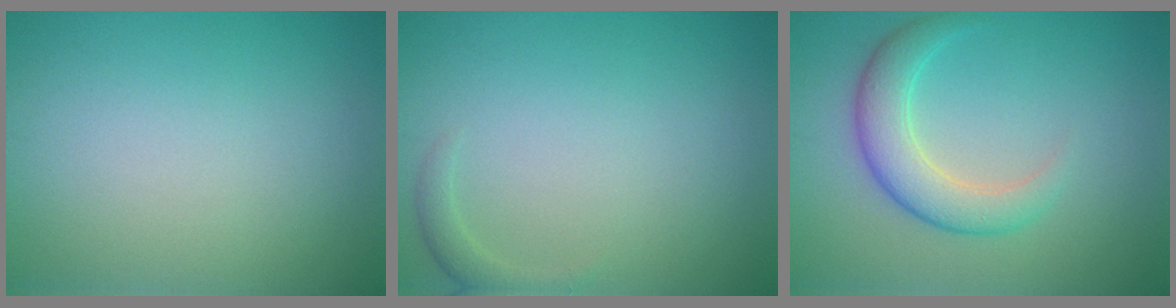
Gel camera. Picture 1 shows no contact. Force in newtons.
{"total": 1.2, "press": 1.2, "slide": 0.1}
{"total": 4.0, "press": 4.0, "slide": 0.1}